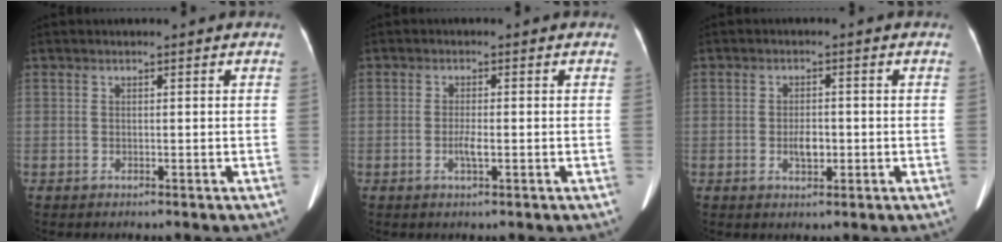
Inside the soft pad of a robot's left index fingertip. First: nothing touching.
{"total": 1.9, "force": [-0.6, 0.3, 1.8], "torque": [-0.036, -0.003, -0.011]}
{"total": 2.8, "force": [-0.8, 1.4, 2.3], "torque": [-0.043, 0.000, -0.010]}